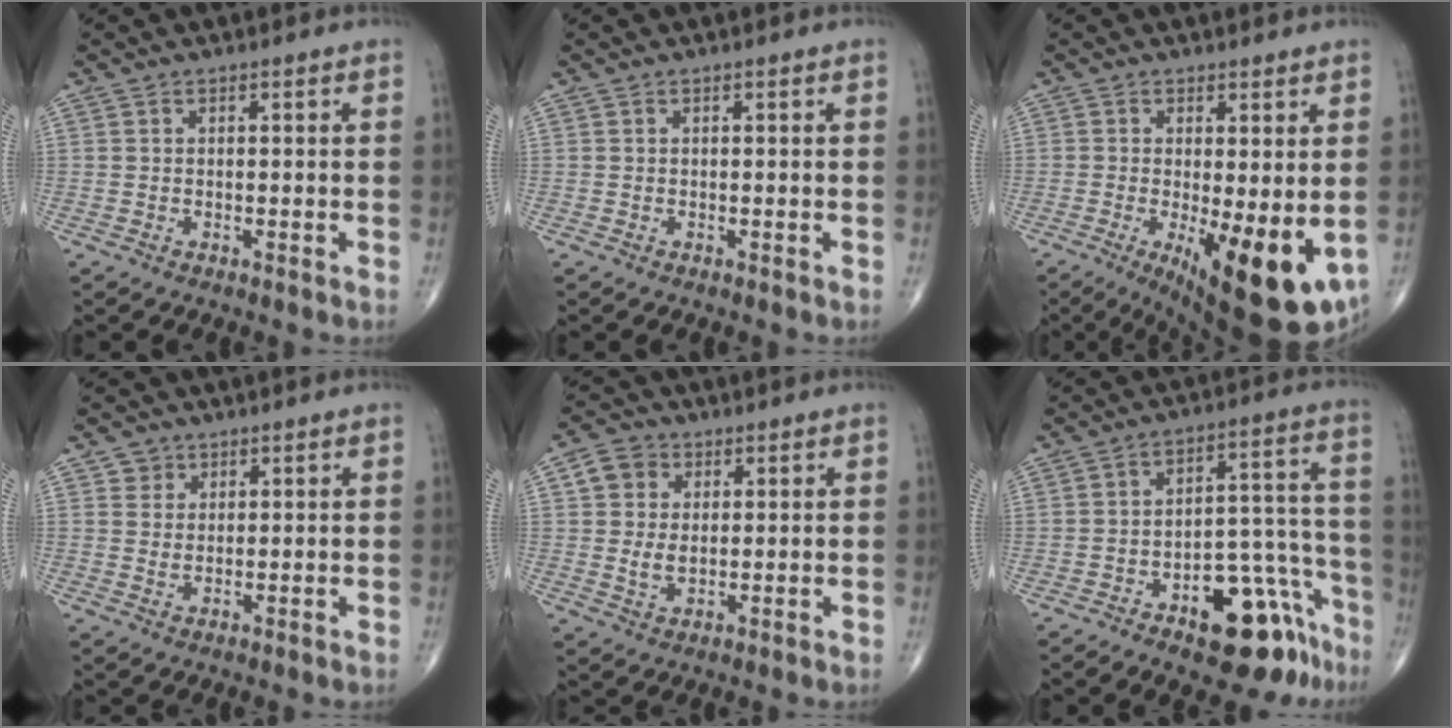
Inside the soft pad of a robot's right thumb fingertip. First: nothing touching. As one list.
[{"total": 0.0}, {"total": 15.0, "force": [-3.3, 4.9, 13.7], "torque": [-0.173, -0.028, -0.030]}, {"total": 2.8, "force": [1.5, 2.3, 0.3], "torque": [0.011, -0.009, 0.022]}, {"total": 7.1, "force": [1.8, 5.5, 4.1], "torque": [-0.053, -0.010, 0.030]}, {"total": 16.2, "force": [-9.7, 7.3, 10.7], "torque": [-0.094, 0.099, -0.132]}]